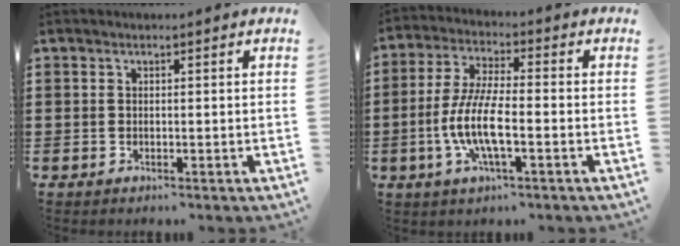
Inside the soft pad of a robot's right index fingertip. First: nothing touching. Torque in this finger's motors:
{"motor_torque": [2.14, 0.00, 0.89, 0.21]}